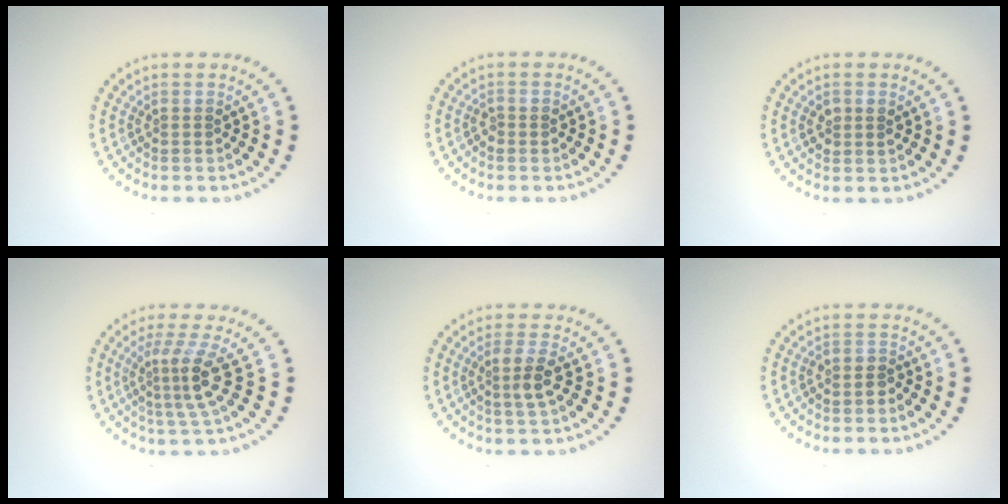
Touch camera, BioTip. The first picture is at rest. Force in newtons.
{"total": 0.8, "press": 0.8, "slide": 0.2}
{"total": 1.4, "press": 1.4, "slide": 0.2}
{"total": 3.8, "press": 2.5, "slide": 2.8}
{"total": 2.5, "press": 2.3, "slide": 1.0}
{"total": 1.1, "press": 0.9, "slide": 0.5}